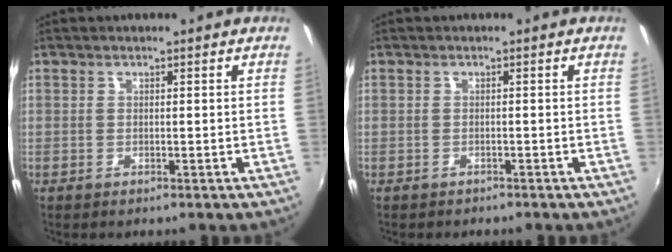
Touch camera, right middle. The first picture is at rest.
{"total": 1.3, "force": [-1.1, 0.6, 0.1], "torque": [-0.008, -0.002, -0.015]}